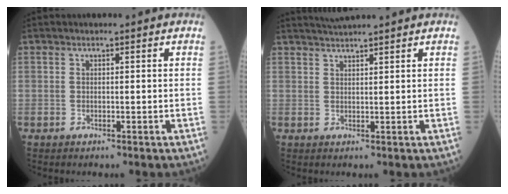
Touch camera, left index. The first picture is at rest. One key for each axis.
{"total": 3.9, "fx": 3.7, "fy": -0.5, "fz": 1.3, "tx": -0.021, "ty": 0.026, "tz": 0.066}